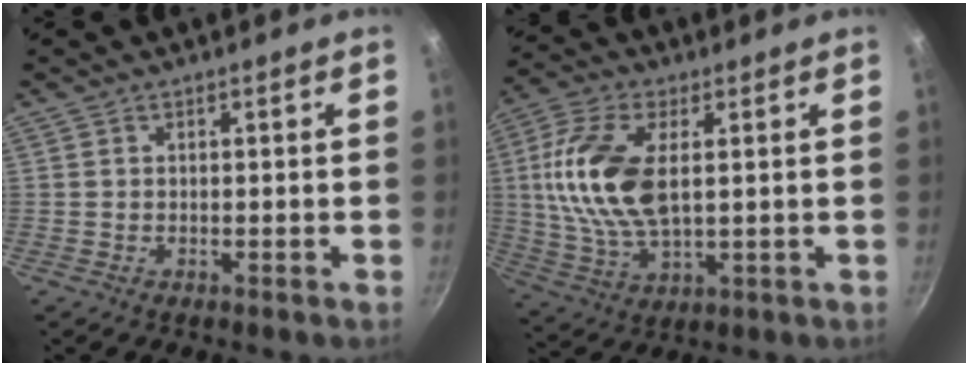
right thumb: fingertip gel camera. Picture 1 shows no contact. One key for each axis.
{"total": 15.6, "fx": 2.5, "fy": 8.0, "fz": 13.1, "tx": -0.259, "ty": 0.000, "tz": 0.046}